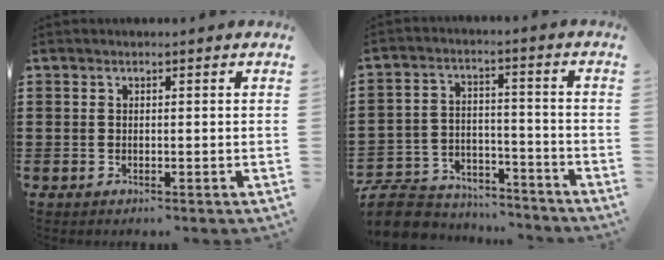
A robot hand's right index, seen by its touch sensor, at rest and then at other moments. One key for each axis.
{"total": 7.9, "fx": -7.6, "fy": 2.1, "fz": 1.3, "tx": -0.038, "ty": 0.017, "tz": -0.151}